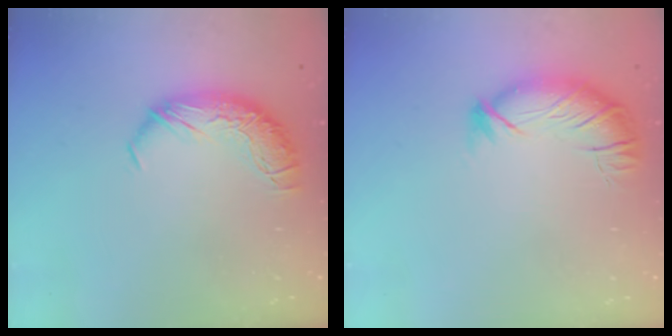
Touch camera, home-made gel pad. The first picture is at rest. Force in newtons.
{"total": 3.8, "press": 3.8, "slide": 0.4}